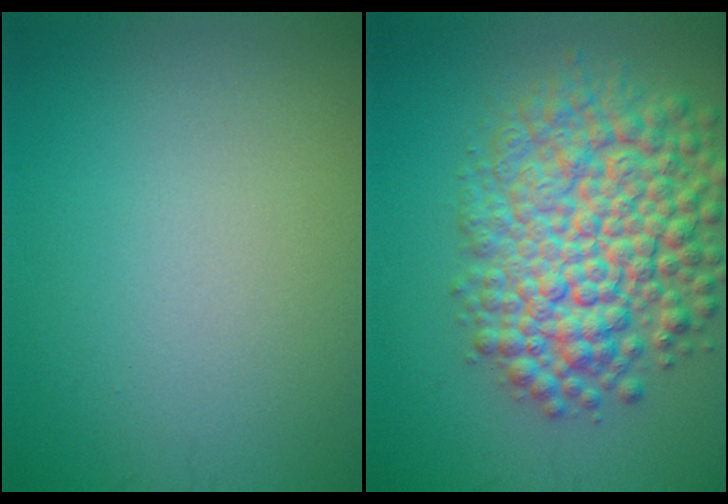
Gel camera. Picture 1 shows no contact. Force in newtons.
{"total": 9.6, "press": 9.6, "slide": 0.3}